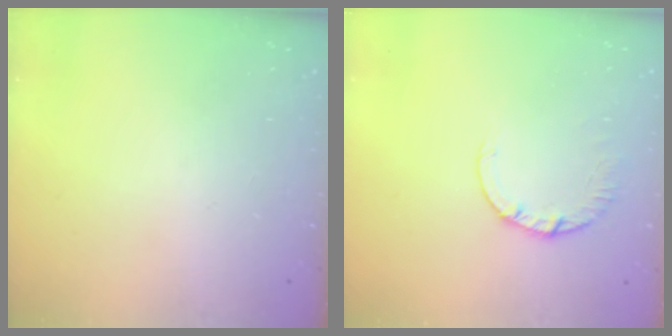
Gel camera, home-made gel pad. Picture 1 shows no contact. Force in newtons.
{"total": 2.4, "press": 2.4, "slide": 0.2}